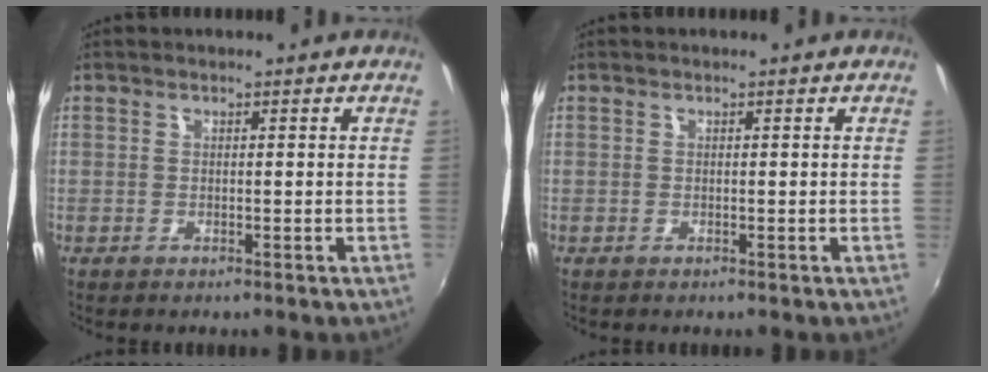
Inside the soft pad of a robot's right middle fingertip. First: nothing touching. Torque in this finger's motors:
{"motor_torque": [-0.02, 0.00, 0.00, 0.00]}